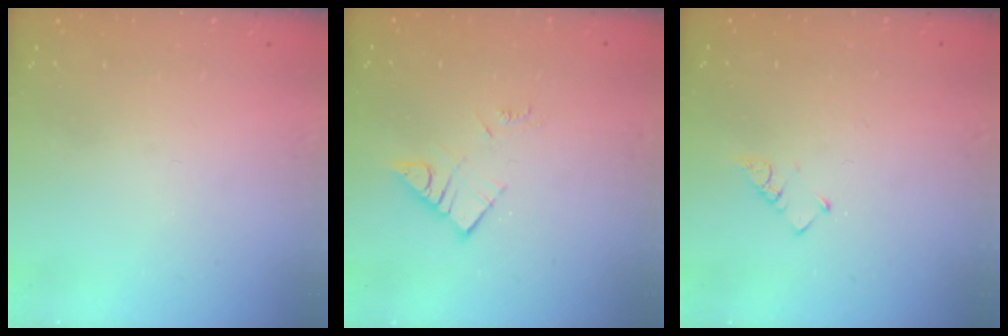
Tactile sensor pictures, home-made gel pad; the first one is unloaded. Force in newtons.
{"total": 5.0, "press": 5.0, "slide": 0.2}
{"total": 1.9, "press": 1.9, "slide": 0.3}